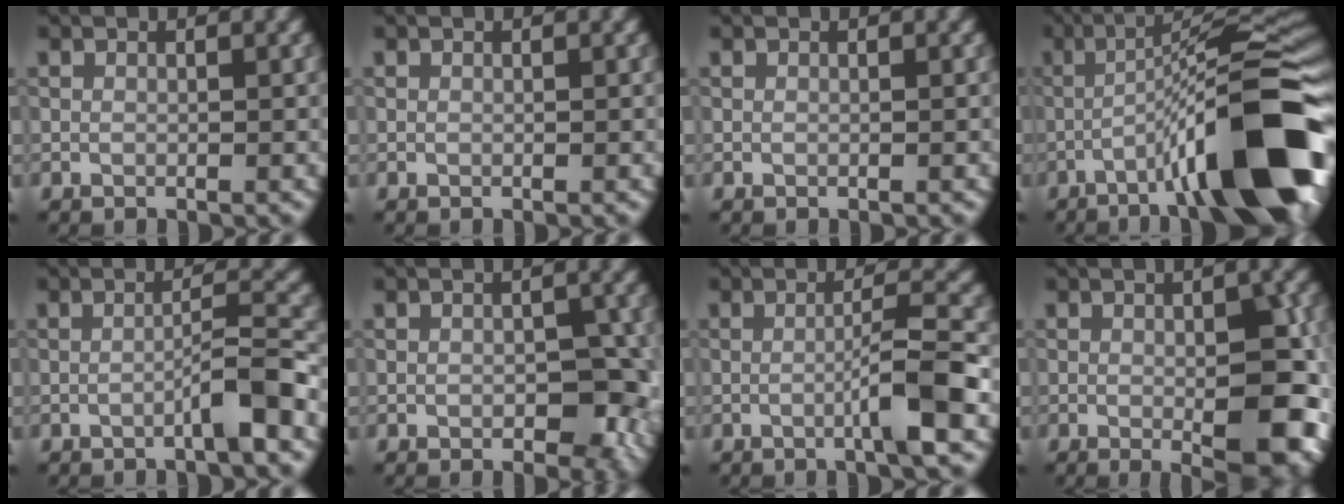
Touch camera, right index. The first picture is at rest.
{"total": 0.0}
{"total": 0.0}
{"total": 14.5, "force": [-5.7, 2.6, 13.1], "torque": [-0.189, 0.011, -0.088]}
{"total": 3.2, "force": [-1.5, 0.2, 2.8], "torque": [-0.041, 0.017, -0.032]}
{"total": 4.3, "force": [-0.8, 2.4, 3.5], "torque": [-0.036, -0.007, -0.009]}
{"total": 4.1, "force": [-1.1, 0.3, 4.0], "torque": [-0.058, 0.012, -0.030]}
{"total": 8.3, "force": [-1.5, 2.5, 7.8], "torque": [-0.095, -0.005, -0.018]}